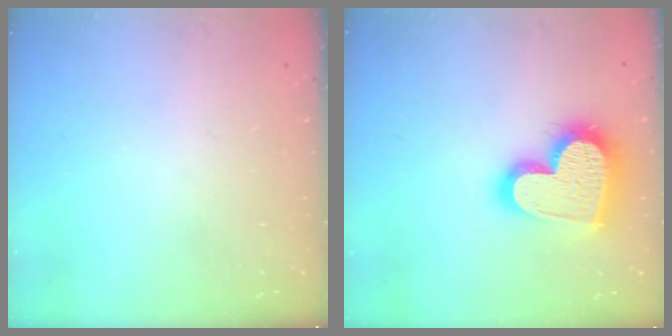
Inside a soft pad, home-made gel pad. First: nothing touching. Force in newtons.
{"total": 21.6, "press": 21.6, "slide": 1.8}